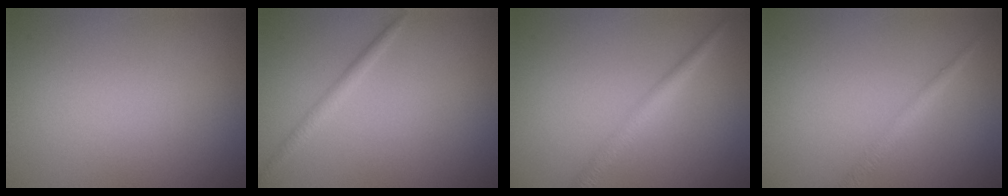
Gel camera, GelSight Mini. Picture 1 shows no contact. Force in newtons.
{"total": 1.3, "press": 1.3, "slide": 0.0}
{"total": 2.3, "press": 2.3, "slide": 0.1}
{"total": 1.6, "press": 1.6, "slide": 0.1}